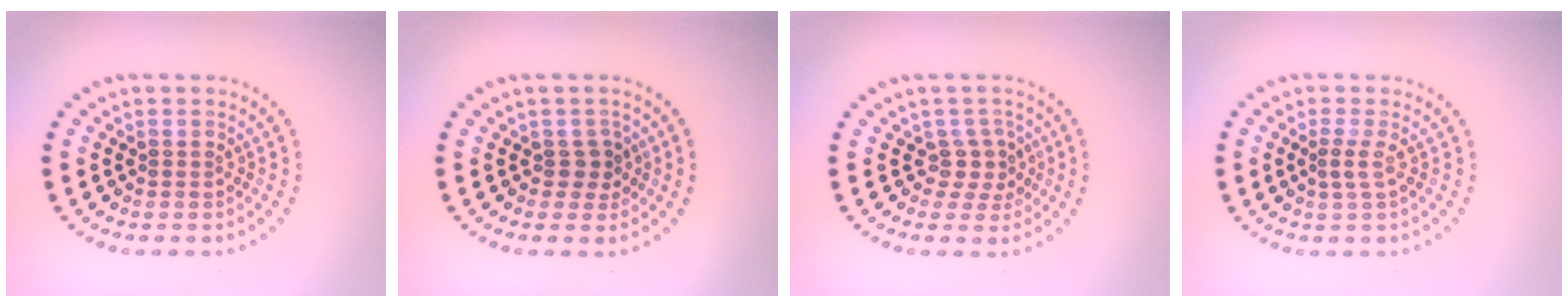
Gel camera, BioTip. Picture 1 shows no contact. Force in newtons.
{"total": 1.5, "press": 1.3, "slide": 0.9}
{"total": 2.2, "press": 1.7, "slide": 1.3}
{"total": 1.2, "press": 1.0, "slide": 0.8}